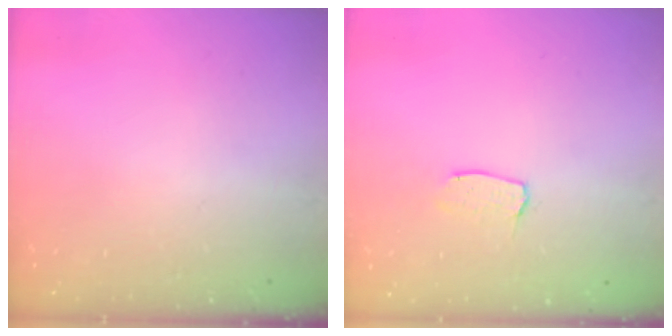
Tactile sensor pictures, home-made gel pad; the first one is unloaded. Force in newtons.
{"total": 4.0, "press": 4.0, "slide": 0.3}